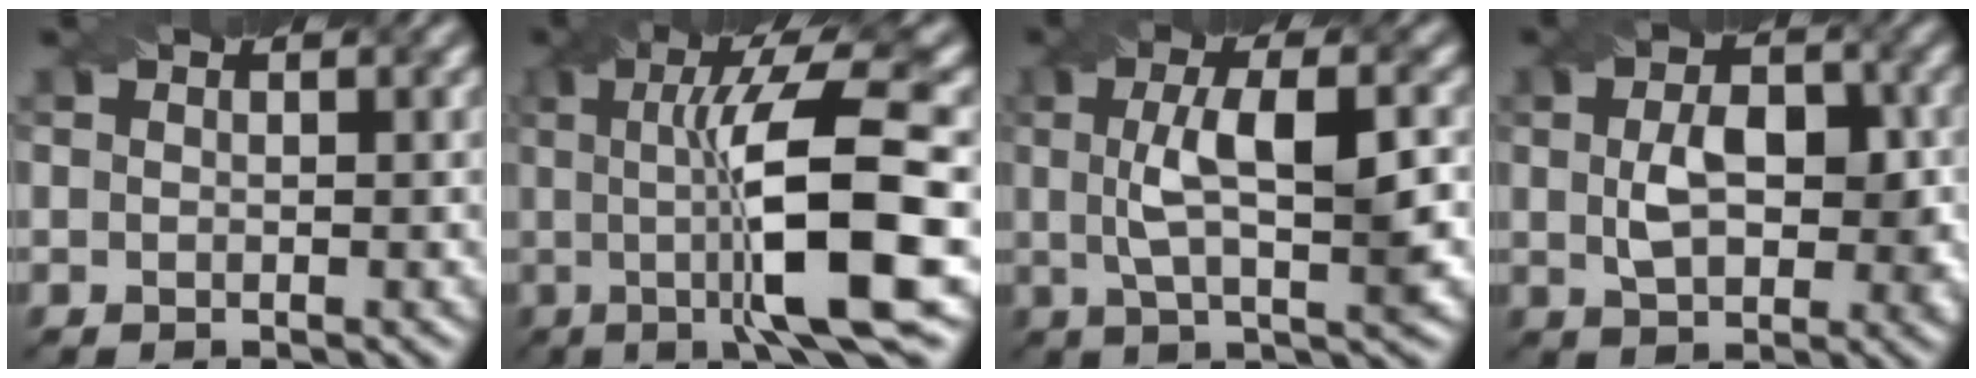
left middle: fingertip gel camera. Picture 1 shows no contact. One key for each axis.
{"total": 11.2, "fx": -0.5, "fy": 2.1, "fz": 11.0, "tx": -0.164, "ty": 0.002, "tz": -0.007}
{"total": 6.5, "fx": 0.6, "fy": 1.8, "fz": 6.2, "tx": -0.103, "ty": 0.008, "tz": 0.008}
{"total": 5.4, "fx": 0.3, "fy": 3.3, "fz": 4.3, "tx": -0.074, "ty": 0.000, "tz": 0.006}